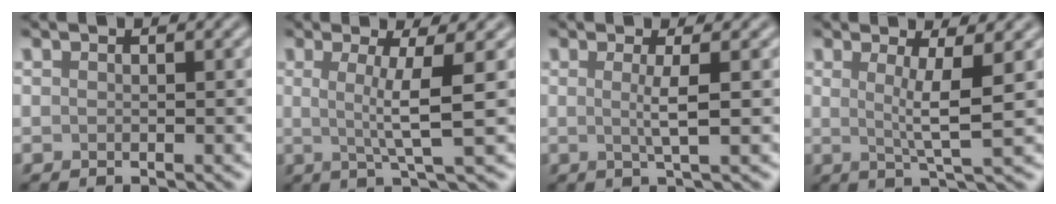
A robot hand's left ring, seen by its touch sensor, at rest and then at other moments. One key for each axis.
{"total": 4.5, "fx": 0.5, "fy": 0.6, "fz": 4.4, "tx": -0.073, "ty": -0.002, "tz": 0.009}
{"total": 2.5, "fx": 0.1, "fy": 0.5, "fz": 2.4, "tx": -0.044, "ty": -0.001, "tz": -0.005}
{"total": 3.8, "fx": 0.7, "fy": 0.5, "fz": 3.7, "tx": -0.062, "ty": -0.006, "tz": 0.013}